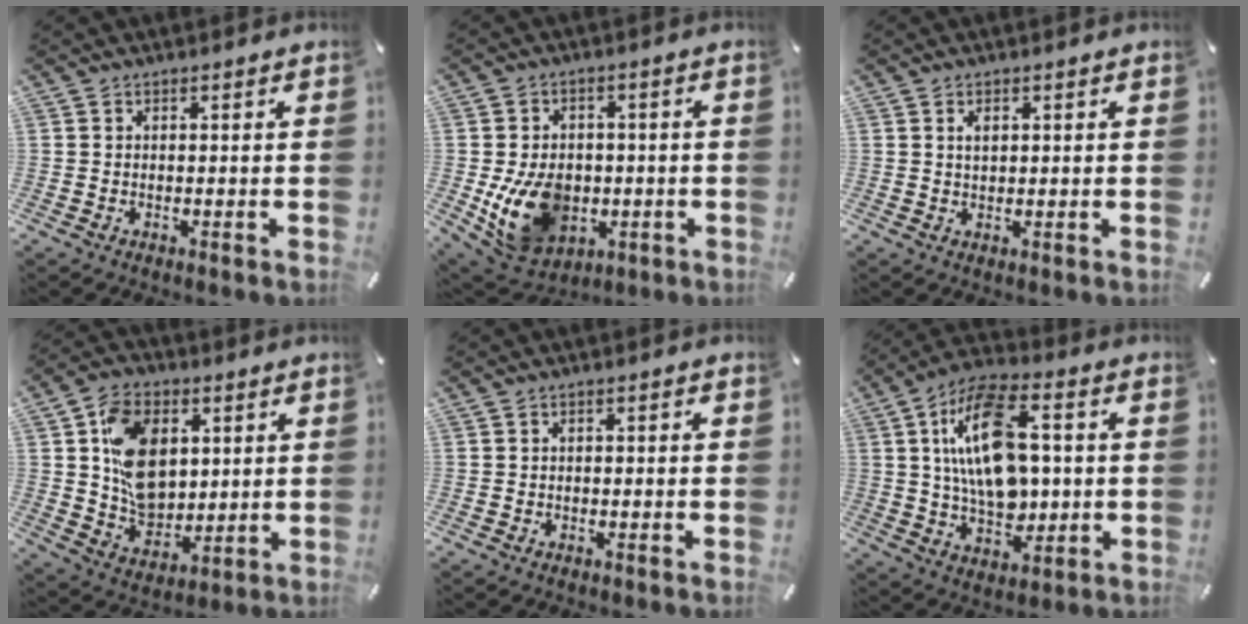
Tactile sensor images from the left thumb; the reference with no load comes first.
{"total": 13.8, "force": [-2.7, 10.7, 8.3], "torque": [-0.174, 0.001, -0.044]}
{"total": 1.9, "force": [0.6, 1.0, 1.4], "torque": [-0.031, 0.003, 0.010]}
{"total": 14.3, "force": [3.2, 10.8, 8.8], "torque": [-0.168, 0.007, 0.064]}
{"total": 0.7, "force": [-0.3, 0.5, 0.4], "torque": [-0.006, 0.002, -0.006]}
{"total": 18.4, "force": [2.3, 11.4, 14.2], "torque": [-0.281, 0.011, 0.037]}